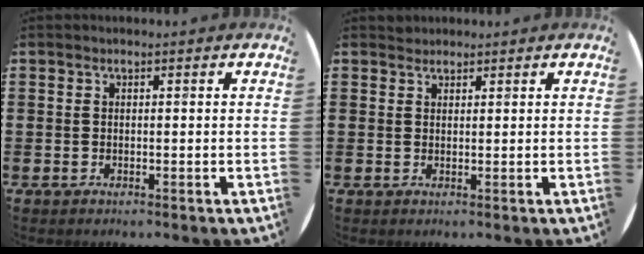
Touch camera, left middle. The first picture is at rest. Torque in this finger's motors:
{"motor_torque": [0.49, -0.49, -0.04, 0.00]}